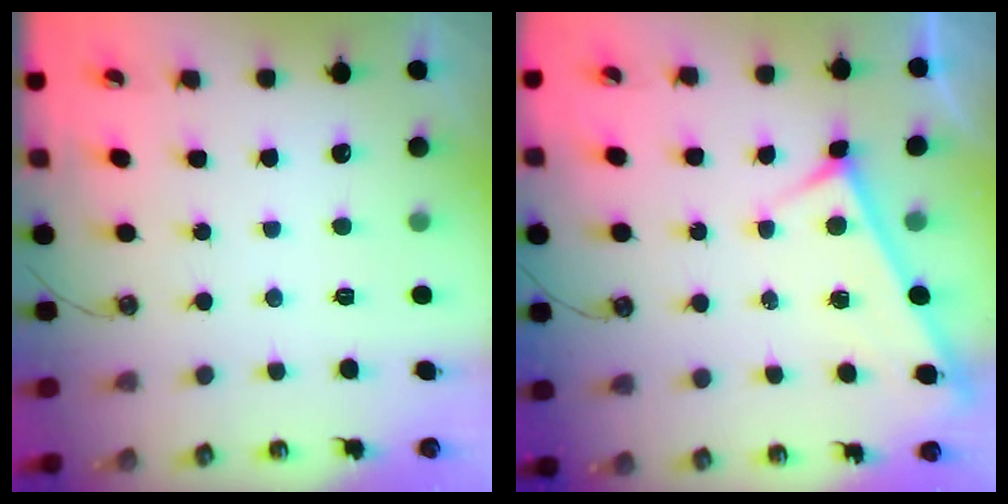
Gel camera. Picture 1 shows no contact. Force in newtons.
{"total": 3.6, "press": 3.6, "slide": 0.3}